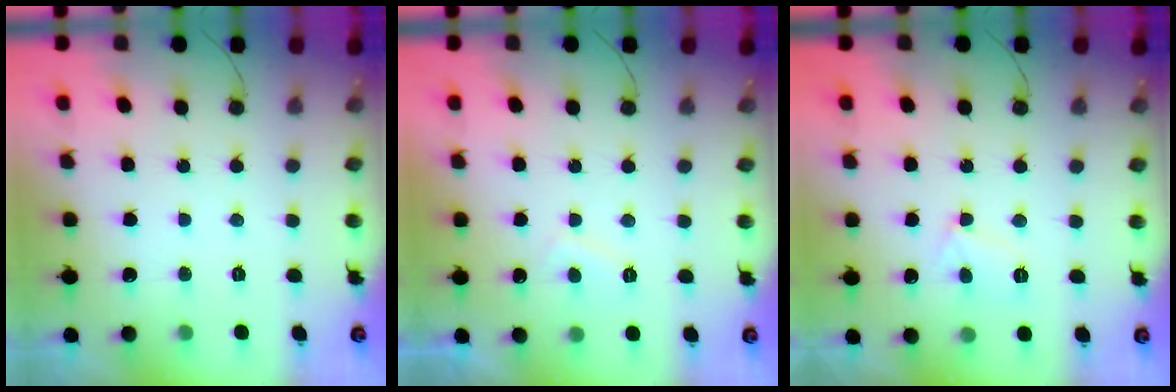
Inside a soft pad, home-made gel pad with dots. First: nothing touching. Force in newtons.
{"total": 2.1, "press": 2.0, "slide": 0.8}
{"total": 5.0, "press": 5.0, "slide": 0.2}